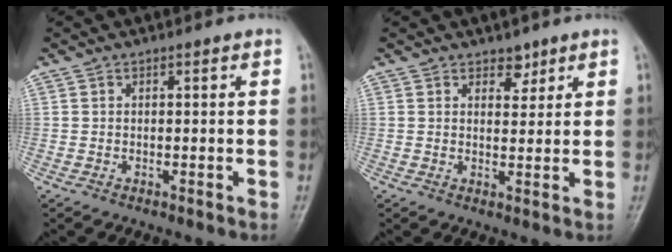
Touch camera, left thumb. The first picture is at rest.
{"total": 2.7, "force": [2.0, 1.6, 1.0], "torque": [0.005, -0.013, 0.030]}